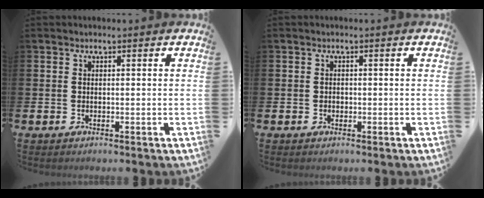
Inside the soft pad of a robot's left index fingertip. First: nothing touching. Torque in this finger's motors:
{"motor_torque": [-0.05, 0.03, -0.02, -0.01]}